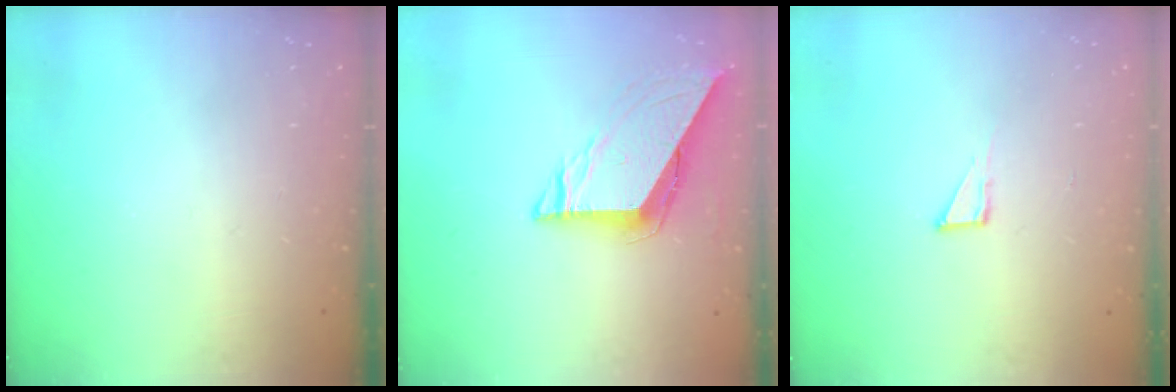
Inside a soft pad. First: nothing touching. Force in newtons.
{"total": 7.4, "press": 7.4, "slide": 0.6}
{"total": 2.7, "press": 2.7, "slide": 0.2}